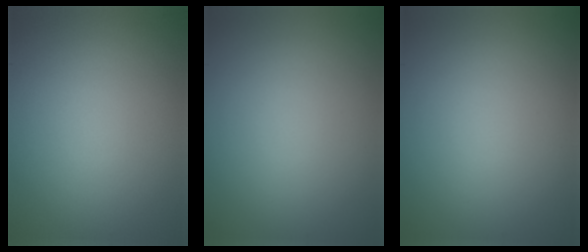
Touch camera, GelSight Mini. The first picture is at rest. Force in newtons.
{"total": 0.0}
{"total": 0.0}